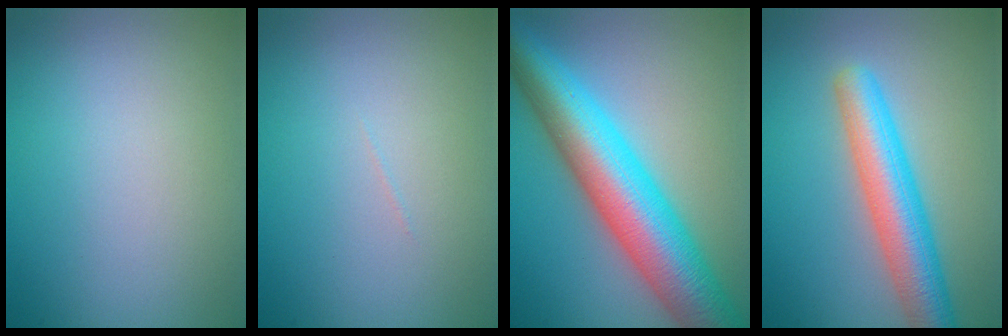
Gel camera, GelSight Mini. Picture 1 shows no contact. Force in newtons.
{"total": 0.0}
{"total": 11.4, "press": 11.4, "slide": 0.4}
{"total": 6.2, "press": 6.2, "slide": 0.2}